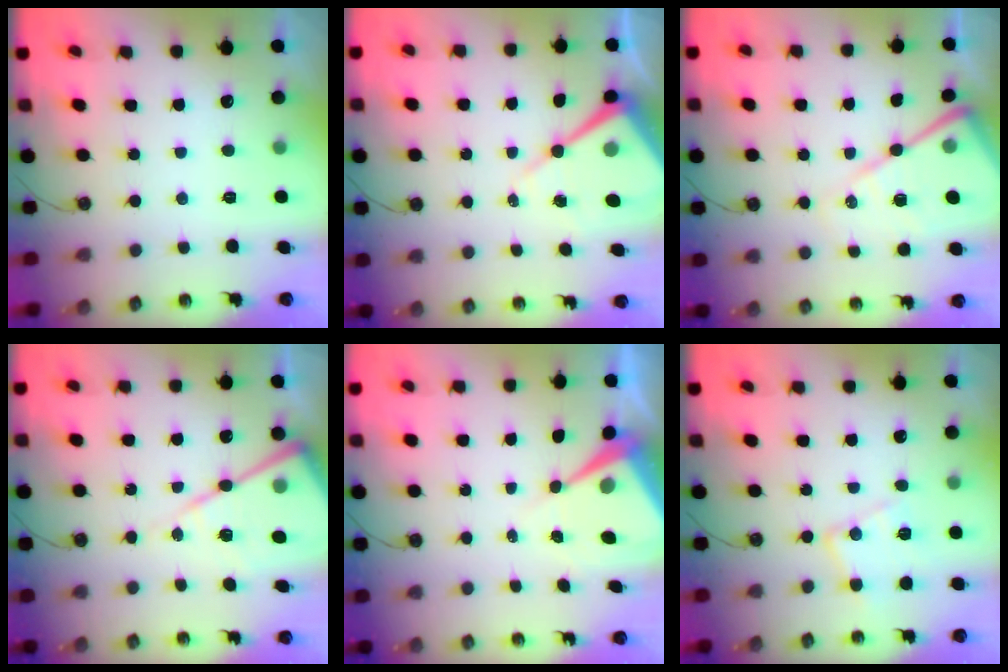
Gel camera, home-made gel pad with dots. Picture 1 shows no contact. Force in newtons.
{"total": 12.6, "press": 12.6, "slide": 1.3}
{"total": 16.8, "press": 16.7, "slide": 1.6}
{"total": 16.1, "press": 16.0, "slide": 1.1}
{"total": 8.8, "press": 8.7, "slide": 0.9}
{"total": 13.0, "press": 13.0, "slide": 1.0}